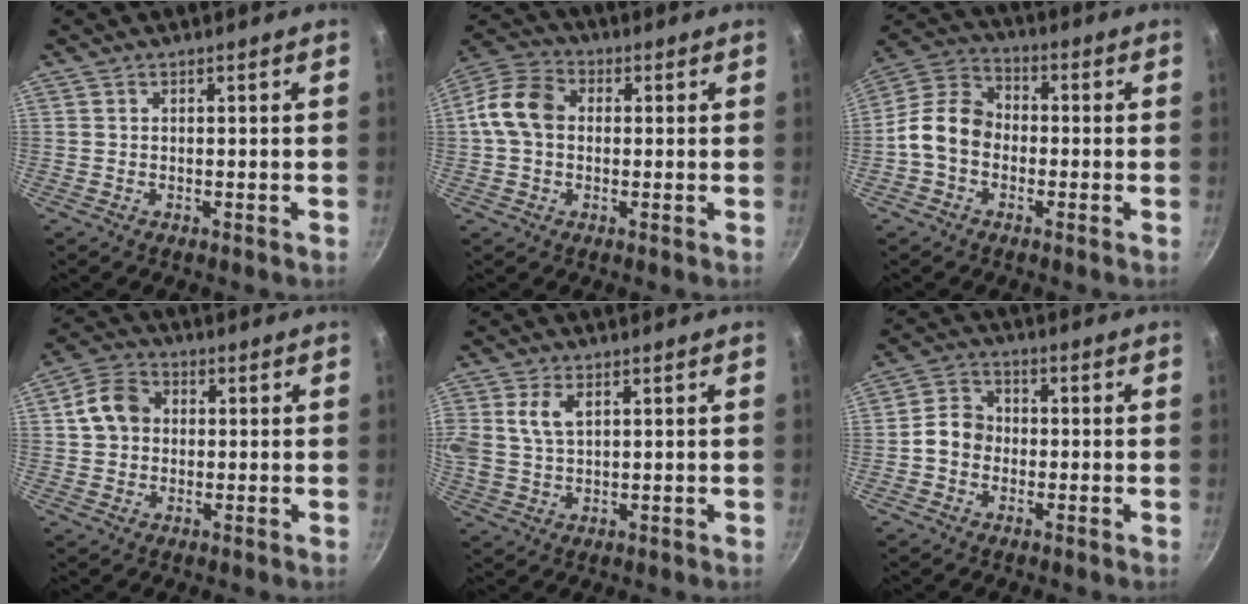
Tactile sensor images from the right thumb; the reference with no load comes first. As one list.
[{"total": 9.8, "force": [0.5, 7.5, 6.3], "torque": [-0.101, 0.025, -0.009]}, {"total": 10.2, "force": [-2.1, 7.9, 6.2], "torque": [-0.088, 0.036, -0.064]}, {"total": 7.8, "force": [0.9, 6.4, 4.3], "torque": [-0.057, 0.016, 0.003]}, {"total": 7.3, "force": [2.5, 4.6, 5.1], "torque": [-0.104, 0.005, 0.049]}, {"total": 6.2, "force": [-1.0, 5.2, 3.1], "torque": [-0.025, 0.021, -0.032]}]